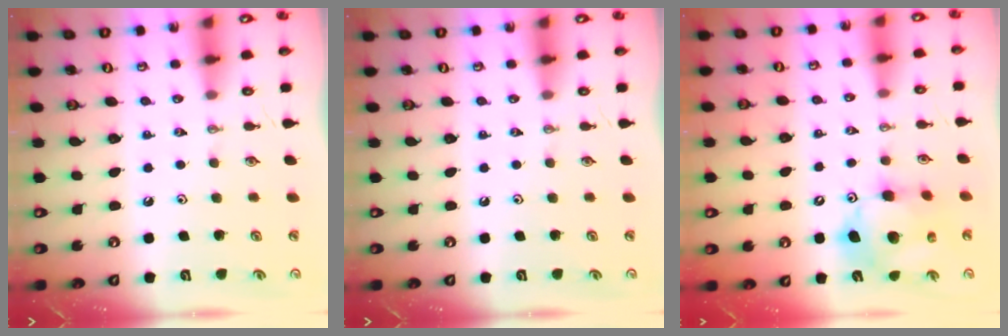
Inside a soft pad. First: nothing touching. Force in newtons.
{"total": 0.0}
{"total": 11.9, "press": 11.8, "slide": 1.4}